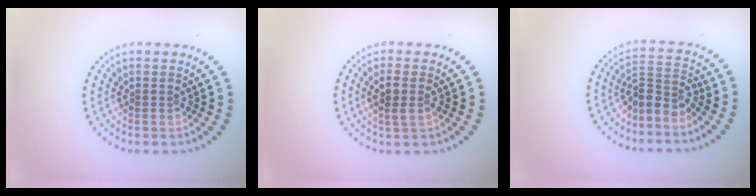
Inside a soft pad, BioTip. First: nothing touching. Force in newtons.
{"total": 1.9, "press": 1.7, "slide": 0.8}
{"total": 2.8, "press": 2.0, "slide": 1.9}